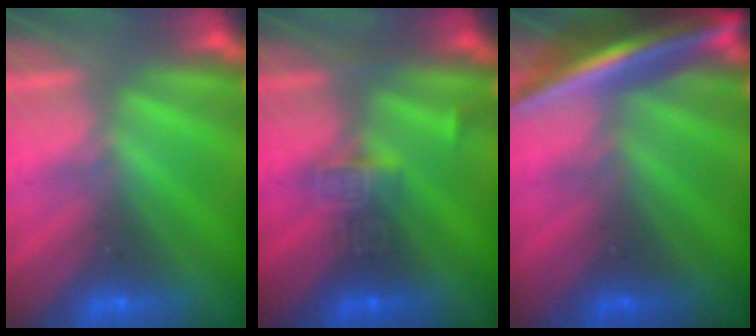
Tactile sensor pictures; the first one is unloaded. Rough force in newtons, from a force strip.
{"total": 2.9}
{"total": 7.0}